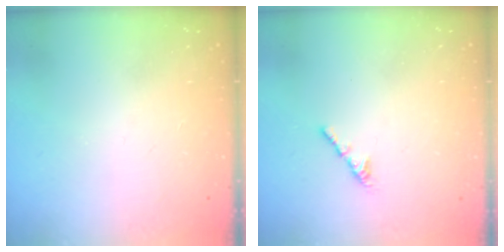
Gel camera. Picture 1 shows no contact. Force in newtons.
{"total": 2.1, "press": 2.0, "slide": 0.7}